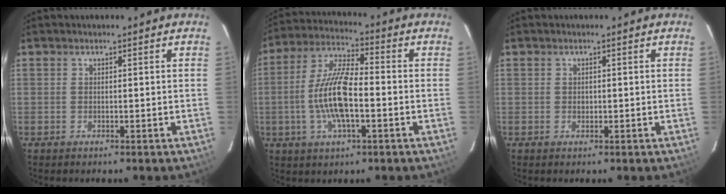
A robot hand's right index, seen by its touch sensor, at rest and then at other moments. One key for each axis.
{"total": 12.2, "fx": -2.6, "fy": 3.9, "fz": 11.3, "tx": -0.234, "ty": 0.004, "tz": -0.052}
{"total": 0.8, "fx": 0.0, "fy": 0.8, "fz": 0.3, "tx": -0.002, "ty": 0.001, "tz": 0.001}